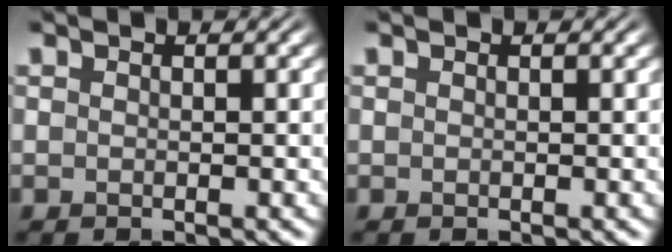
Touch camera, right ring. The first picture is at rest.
{"total": 0.0}